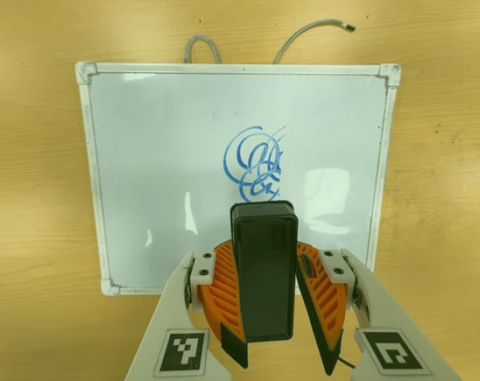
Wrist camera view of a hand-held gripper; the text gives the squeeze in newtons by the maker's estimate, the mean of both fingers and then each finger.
{"total": 7.9, "left": 8.7, "right": 7.1}